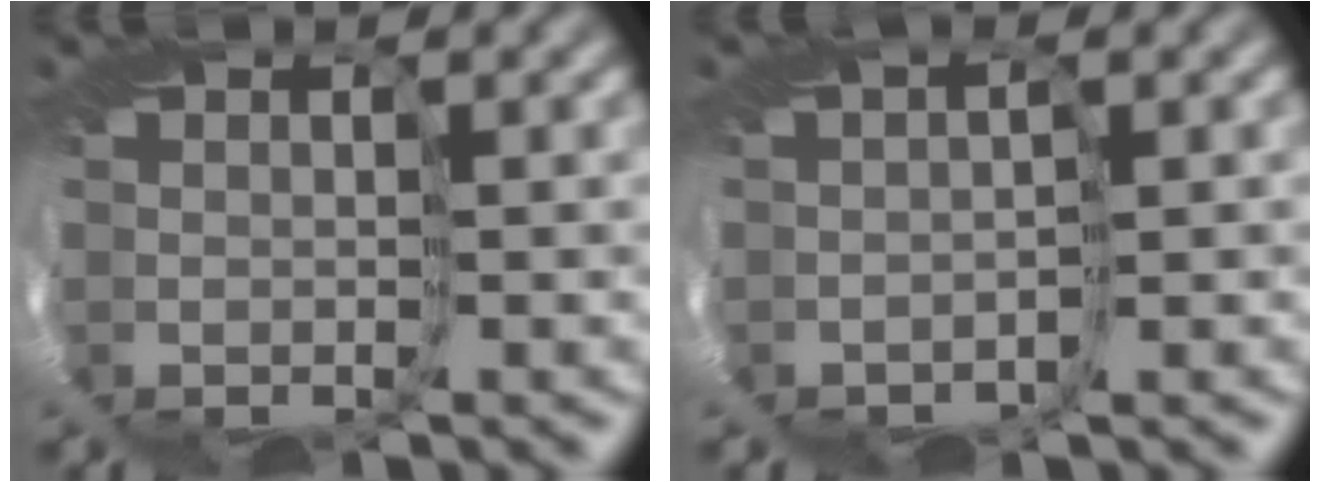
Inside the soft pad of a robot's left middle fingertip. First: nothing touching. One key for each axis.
{"total": 1.5, "fx": -1.4, "fy": 0.2, "fz": 0.2, "tx": 0.000, "ty": -0.005, "tz": -0.021}